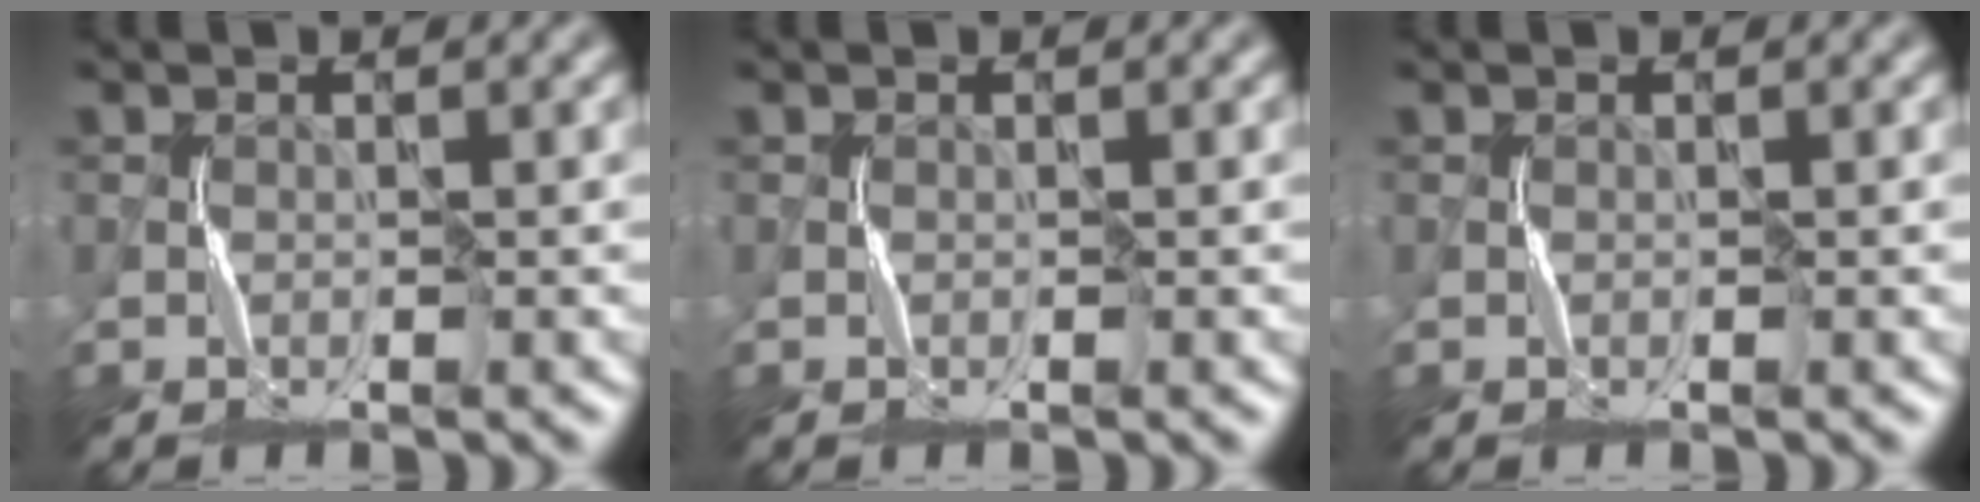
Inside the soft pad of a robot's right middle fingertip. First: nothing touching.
{"total": 0.0}
{"total": 0.0}